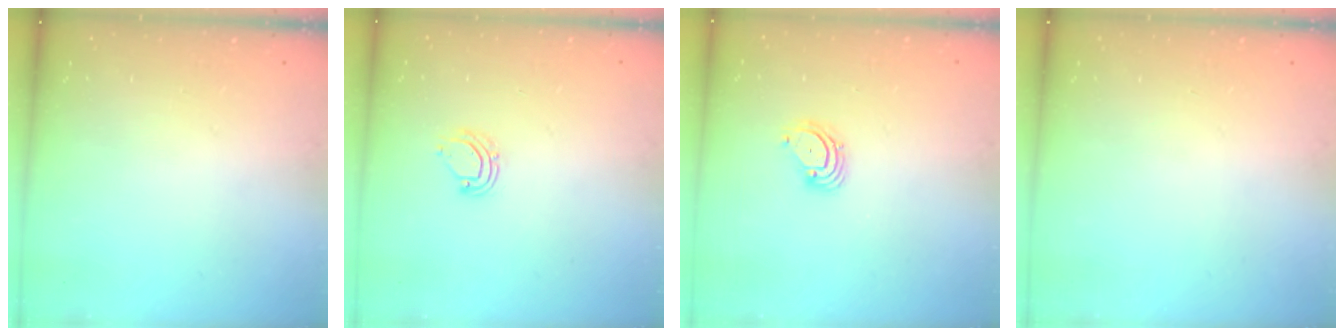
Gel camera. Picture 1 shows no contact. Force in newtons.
{"total": 6.5, "press": 6.5, "slide": 1.1}
{"total": 3.6, "press": 3.6, "slide": 0.3}
{"total": 0.0}